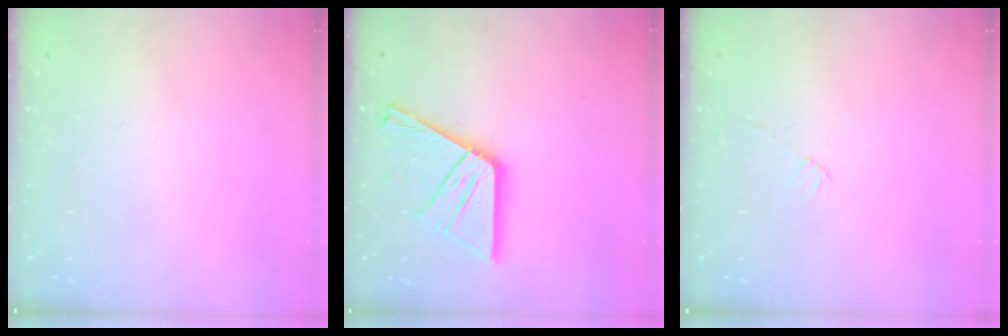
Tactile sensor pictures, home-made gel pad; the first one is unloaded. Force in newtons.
{"total": 18.5, "press": 18.4, "slide": 1.7}
{"total": 3.1, "press": 3.0, "slide": 0.4}